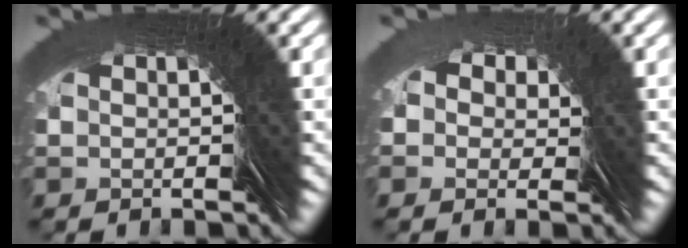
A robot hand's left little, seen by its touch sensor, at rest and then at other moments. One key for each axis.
{"total": 3.1, "fx": 1.4, "fy": 2.7, "fz": 0.5, "tx": -0.017, "ty": 0.006, "tz": 0.017}